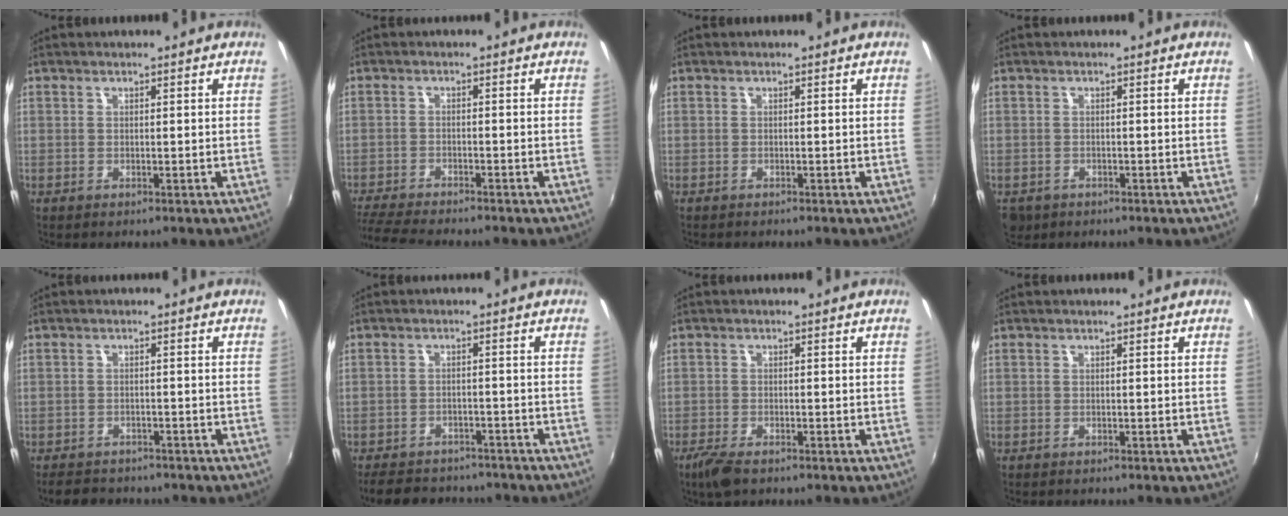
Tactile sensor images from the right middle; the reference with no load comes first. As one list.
[{"total": 8.5, "force": [-7.8, 0.4, 3.2], "torque": [-0.091, -0.024, -0.137]}, {"total": 0.7, "force": [-0.7, 0.2, 0.1], "torque": [-0.003, -0.004, -0.013]}, {"total": 4.2, "force": [-2.1, 3.2, 1.8], "torque": [-0.044, -0.011, -0.030]}, {"total": 6.6, "force": [-5.7, 2.9, 1.8], "torque": [-0.049, -0.006, -0.087]}, {"total": 12.9, "force": [-10.9, 5.3, 4.4], "torque": [-0.107, 0.002, -0.151]}, {"total": 4.3, "force": [-3.2, 1.4, 2.5], "torque": [-0.068, -0.014, -0.063]}, {"total": 0.8, "force": [-0.8, 0.2, 0.1], "torque": [-0.005, -0.005, -0.013]}]